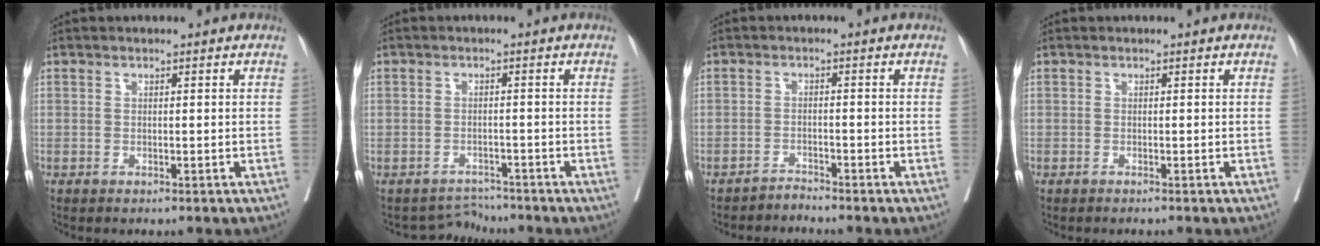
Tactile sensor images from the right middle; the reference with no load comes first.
{"total": 2.8, "force": [-2.3, 0.3, -1.5], "torque": [0.023, 0.004, -0.037]}
{"total": 1.7, "force": [-1.6, -0.3, -0.5], "torque": [0.014, -0.008, -0.029]}
{"total": 1.2, "force": [-1.0, -0.1, 0.5], "torque": [-0.007, -0.001, -0.014]}